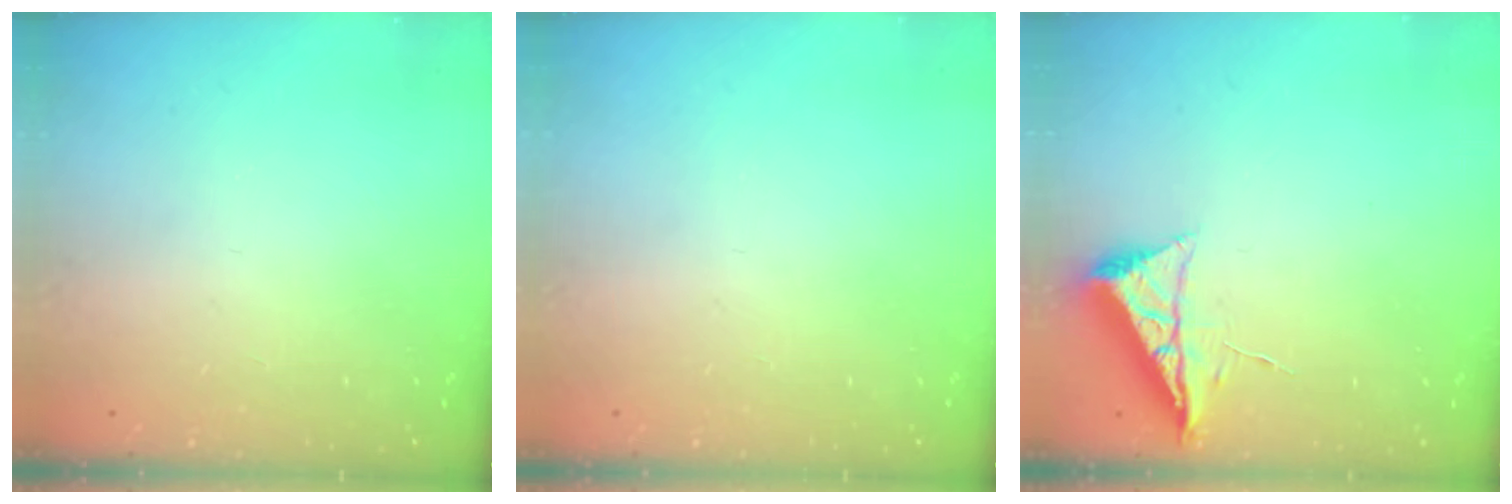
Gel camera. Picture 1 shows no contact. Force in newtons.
{"total": 0.0}
{"total": 6.5, "press": 6.5, "slide": 0.8}